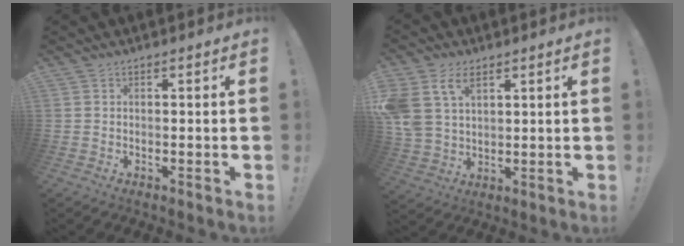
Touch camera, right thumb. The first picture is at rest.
{"total": 10.1, "force": [5.2, 6.6, 5.7], "torque": [-0.131, -0.013, 0.103]}